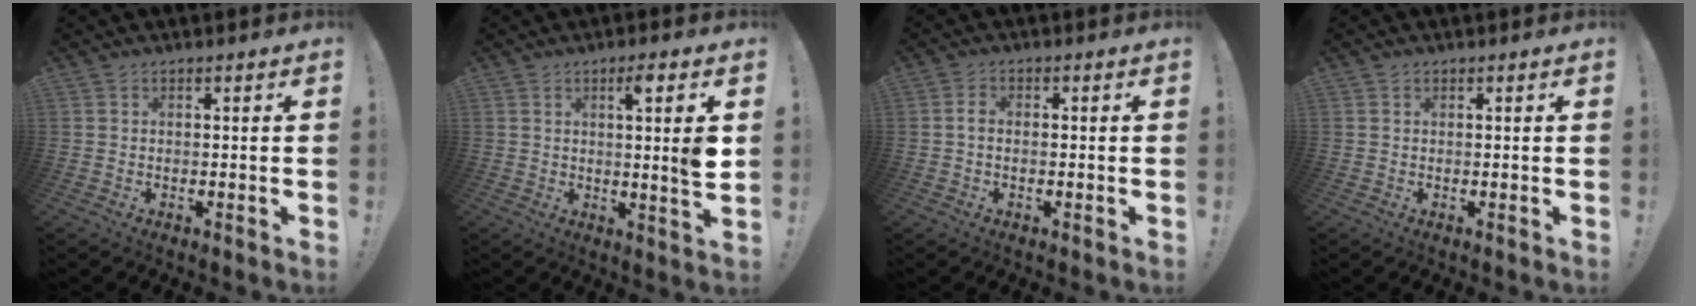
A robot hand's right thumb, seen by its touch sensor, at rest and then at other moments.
{"total": 7.9, "force": [1.7, -0.7, 7.7], "torque": [-0.111, -0.011, 0.015]}
{"total": 1.9, "force": [-0.2, 1.0, 1.6], "torque": [-0.021, 0.003, -0.005]}
{"total": 0.0}